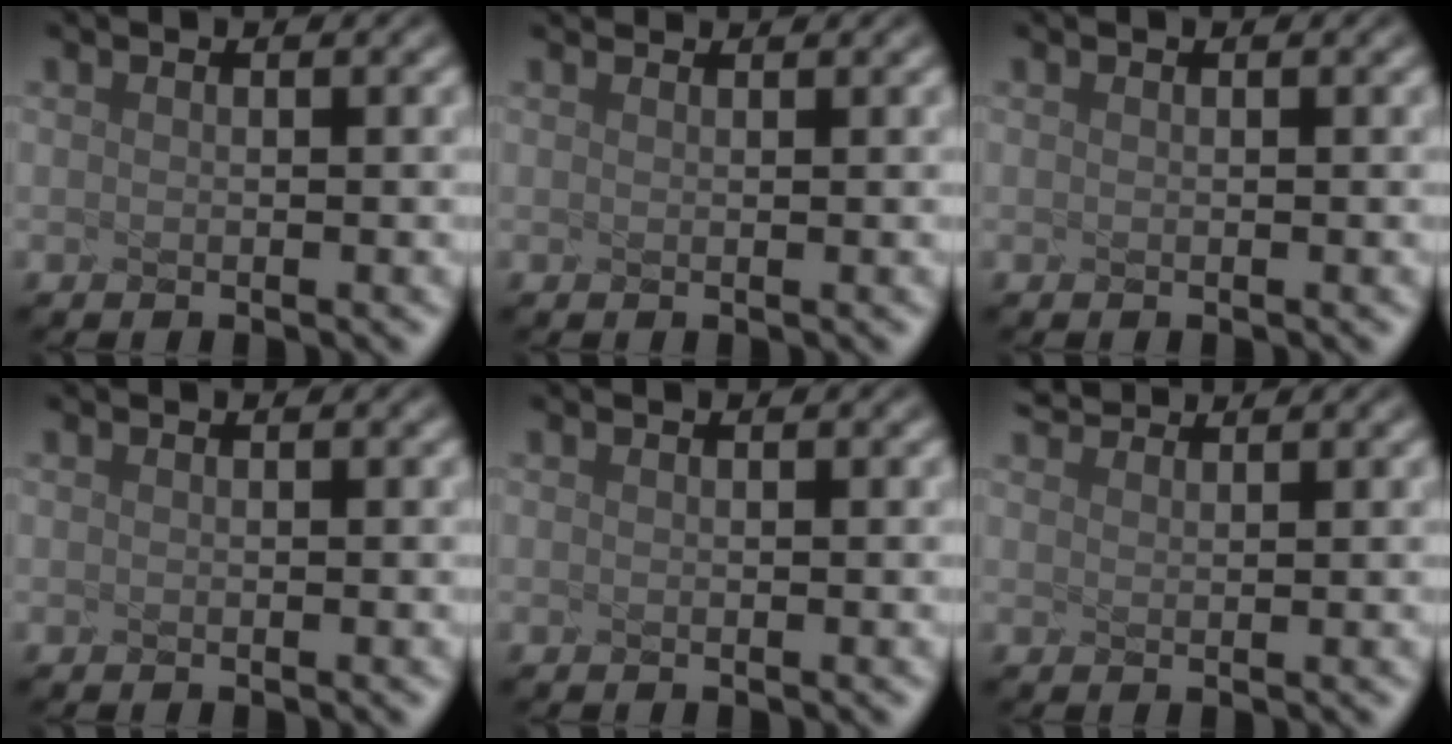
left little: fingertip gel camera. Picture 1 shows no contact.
{"total": 2.2, "force": [2.0, 0.7, 0.8], "torque": [-0.015, 0.025, 0.026]}
{"total": 0.0}
{"total": 0.0}
{"total": 0.0}
{"total": 1.8, "force": [1.5, -0.8, -0.5], "torque": [-0.009, 0.001, 0.054]}